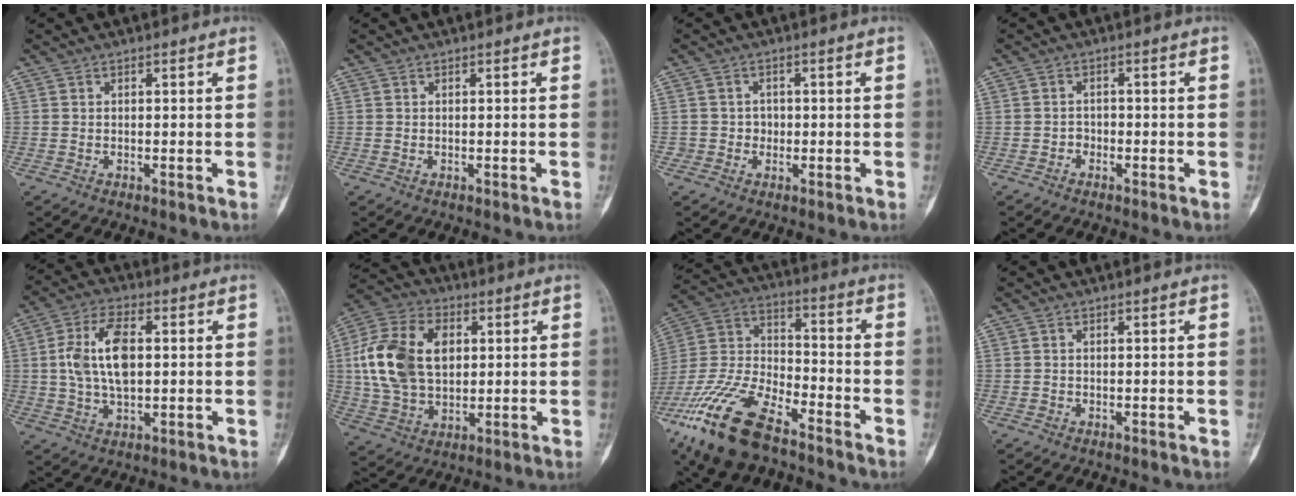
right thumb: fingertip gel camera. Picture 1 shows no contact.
{"total": 0.0}
{"total": 2.1, "force": [-0.3, 2.1, 0.3], "torque": [0.012, 0.010, -0.009]}
{"total": 1.5, "force": [-0.9, 1.2, 0.4], "torque": [-0.001, 0.006, -0.021]}
{"total": 11.7, "force": [1.1, 6.2, 9.8], "torque": [-0.187, 0.009, 0.021]}
{"total": 18.0, "force": [2.6, 12.0, 13.1], "torque": [-0.239, 0.009, 0.049]}
{"total": 20.3, "force": [-13.4, 7.9, 13.0], "torque": [-0.284, 0.039, -0.256]}
{"total": 0.5, "force": [-0.3, 0.4, 0.2], "torque": [-0.001, 0.002, -0.005]}